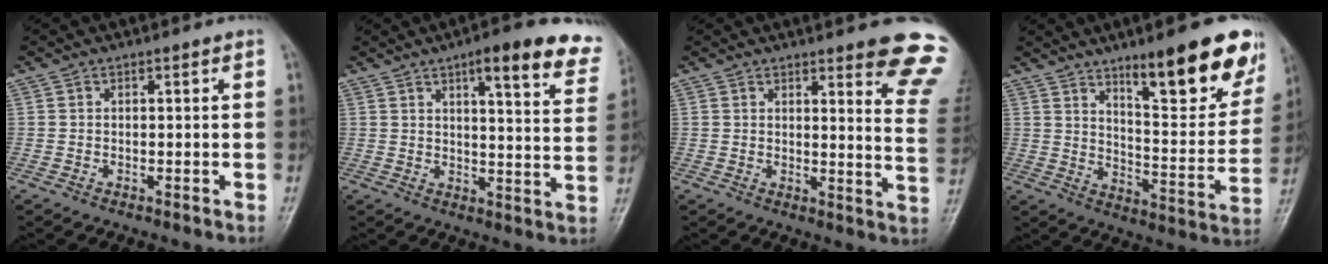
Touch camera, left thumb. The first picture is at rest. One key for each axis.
{"total": 15.4, "fx": 10.1, "fy": 3.9, "fz": 10.9, "tx": -0.104, "ty": -0.043, "tz": 0.112}
{"total": 13.2, "fx": 10.4, "fy": 2.0, "fz": 7.9, "tx": -0.060, "ty": -0.081, "tz": 0.100}
{"total": 18.9, "fx": 11.7, "fy": 5.0, "fz": 13.9, "tx": -0.144, "ty": -0.070, "tz": 0.174}